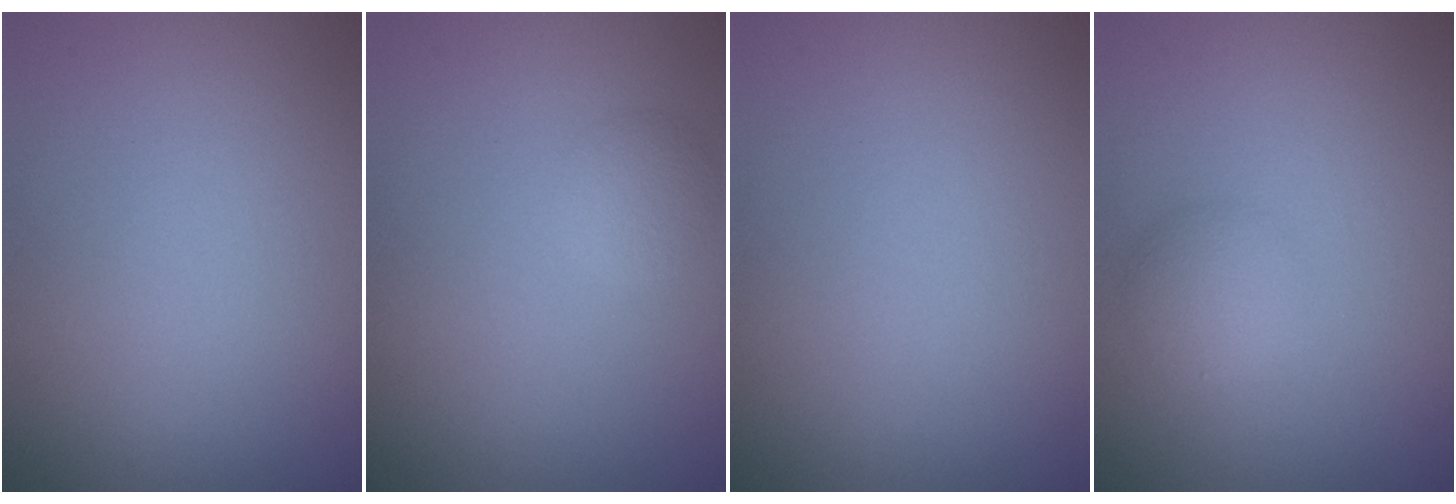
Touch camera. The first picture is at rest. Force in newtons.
{"total": 1.6, "press": 1.6, "slide": 0.0}
{"total": 0.0}
{"total": 2.1, "press": 2.1, "slide": 0.0}